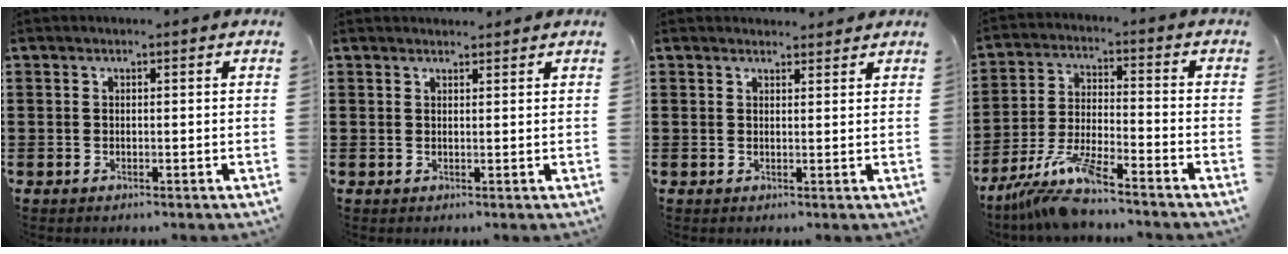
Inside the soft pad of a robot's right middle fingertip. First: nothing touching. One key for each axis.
{"total": 1.1, "fx": 1.0, "fy": 0.3, "fz": 0.0, "tx": 0.006, "ty": -0.002, "tz": 0.019}
{"total": 1.5, "fx": 1.5, "fy": 0.4, "fz": 0.0, "tx": 0.004, "ty": 0.000, "tz": 0.027}
{"total": 9.0, "fx": -7.6, "fy": 0.6, "fz": 4.7, "tx": -0.108, "ty": -0.008, "tz": -0.152}